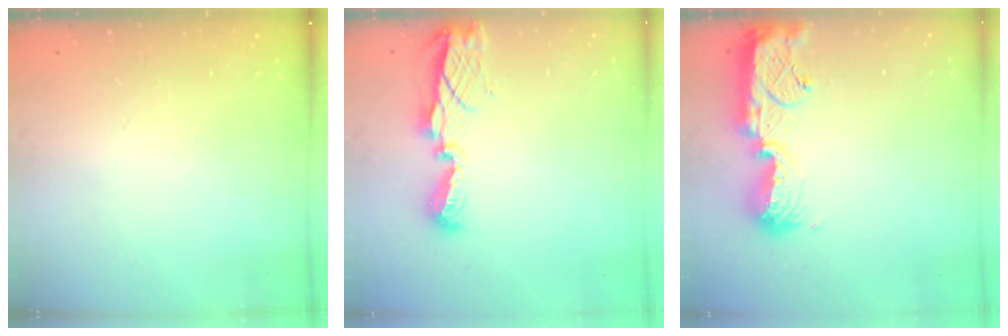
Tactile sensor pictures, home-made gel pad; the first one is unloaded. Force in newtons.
{"total": 8.5, "press": 8.5, "slide": 0.3}
{"total": 13.1, "press": 13.1, "slide": 0.8}